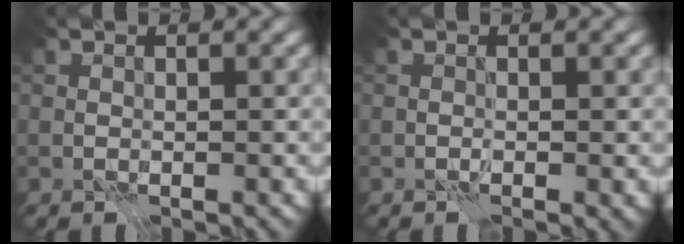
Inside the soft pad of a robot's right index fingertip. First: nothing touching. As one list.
[{"total": 0.0}]